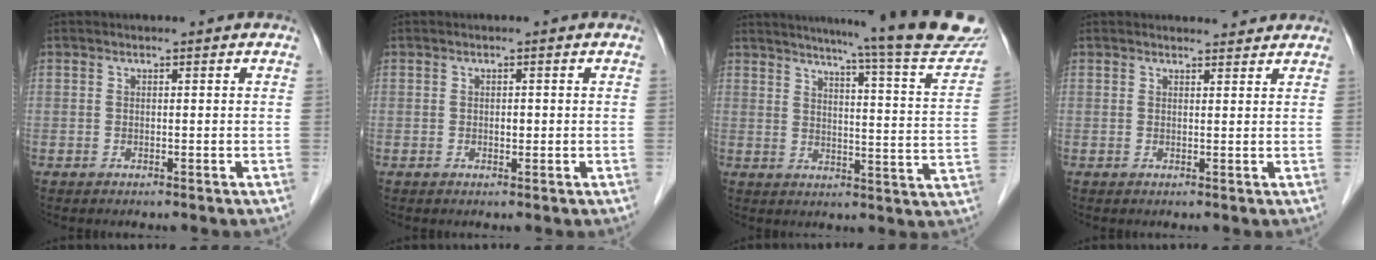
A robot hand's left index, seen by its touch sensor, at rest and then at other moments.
{"total": 1.2, "force": [-1.0, 0.5, 0.3], "torque": [-0.006, -0.006, -0.017]}
{"total": 22.1, "force": [19.4, -0.6, 10.5], "torque": [-0.142, -0.077, 0.227]}
{"total": 2.4, "force": [2.2, 0.7, 0.0], "torque": [-0.002, 0.001, 0.022]}